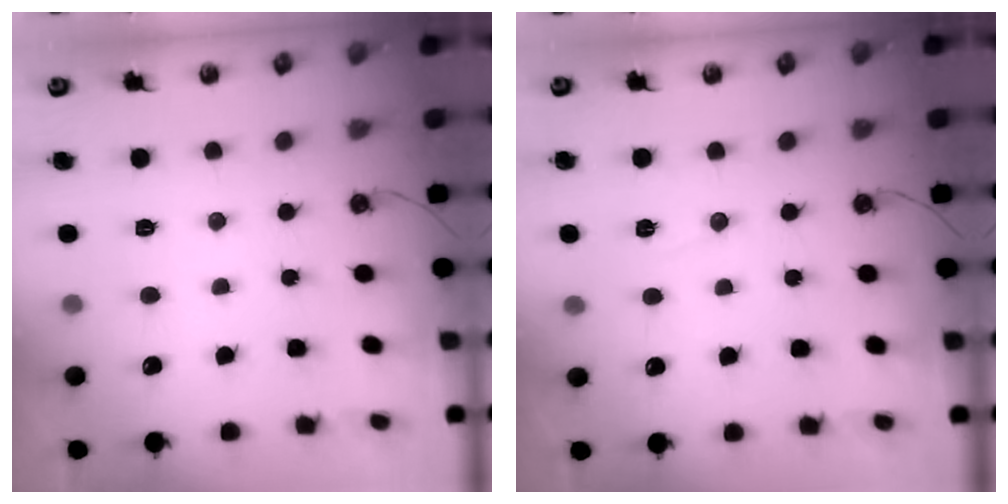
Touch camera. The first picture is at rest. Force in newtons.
{"total": 4.8, "press": 3.2, "slide": 3.7}